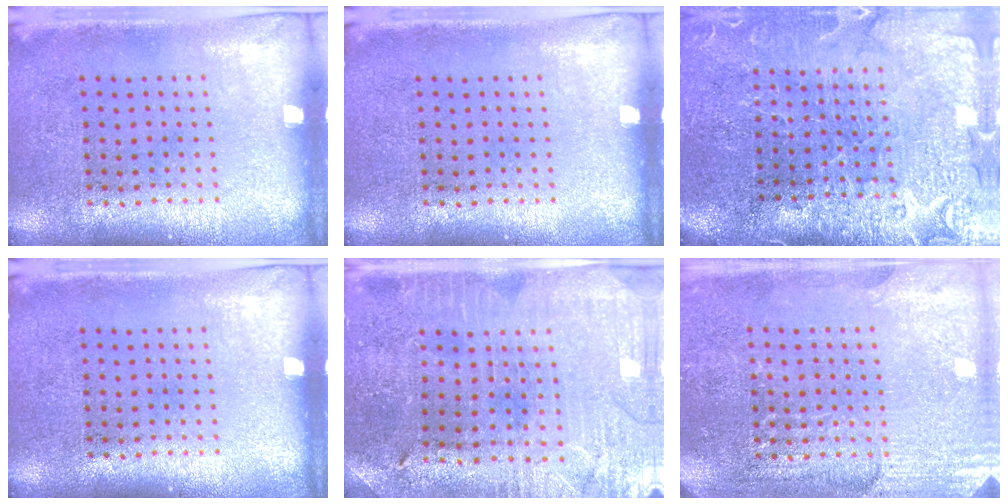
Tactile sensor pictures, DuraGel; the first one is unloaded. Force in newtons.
{"total": 0.0}
{"total": 3.9, "press": 3.6, "slide": 1.5}
{"total": 0.0}
{"total": 1.2, "press": 1.2, "slide": 0.2}
{"total": 2.9, "press": 2.9, "slide": 0.2}